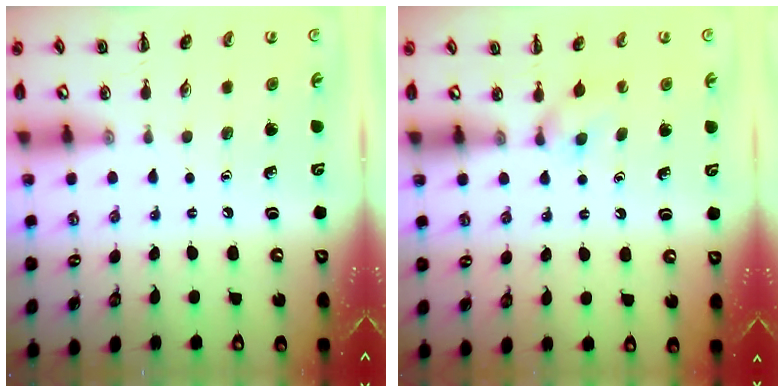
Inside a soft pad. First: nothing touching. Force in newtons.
{"total": 2.8, "press": 2.5, "slide": 1.2}